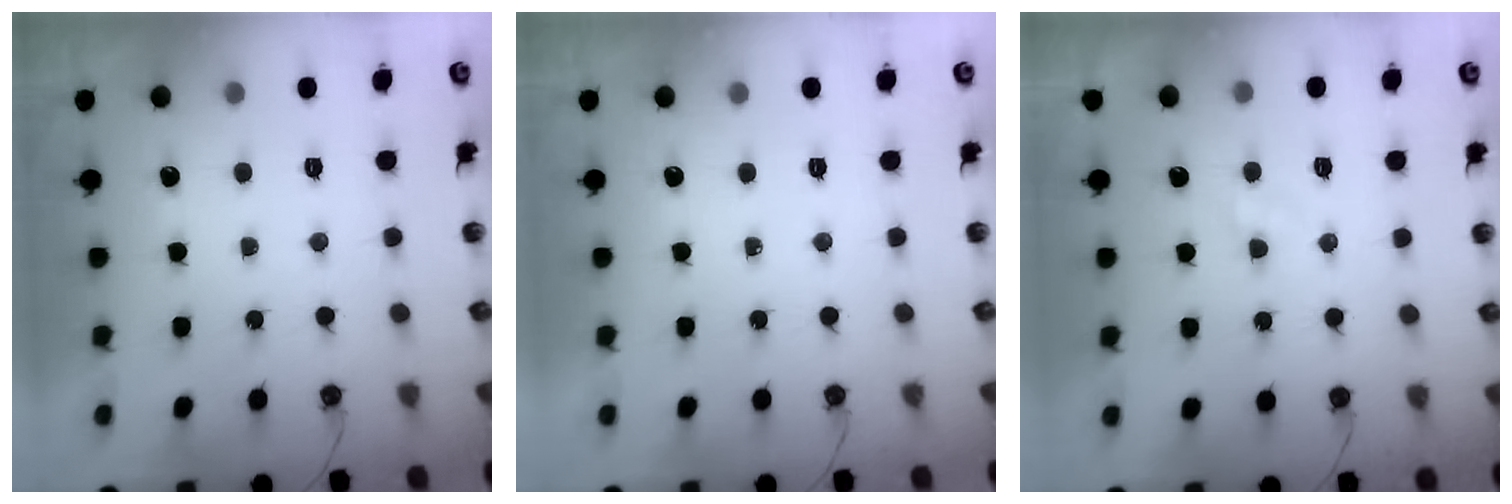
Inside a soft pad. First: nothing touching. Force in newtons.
{"total": 0.0}
{"total": 2.2, "press": 2.2, "slide": 0.3}